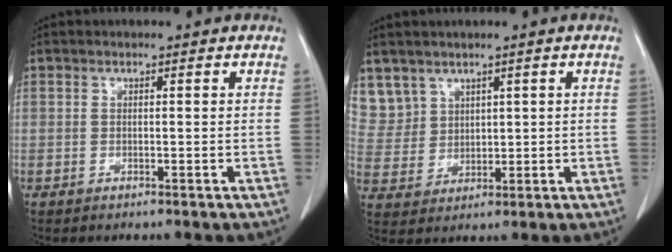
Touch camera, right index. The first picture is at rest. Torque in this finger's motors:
{"motor_torque": [-0.13, 0.24, -0.02, 0.01]}